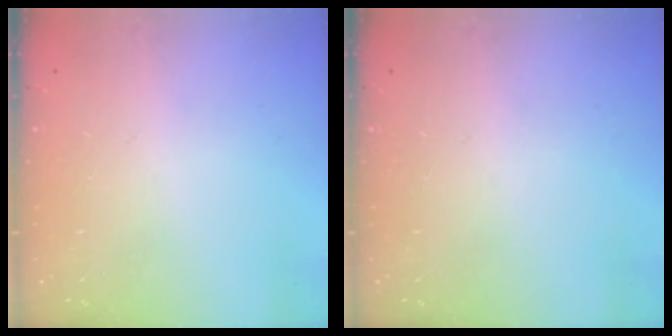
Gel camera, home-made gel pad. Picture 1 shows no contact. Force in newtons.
{"total": 0.0}